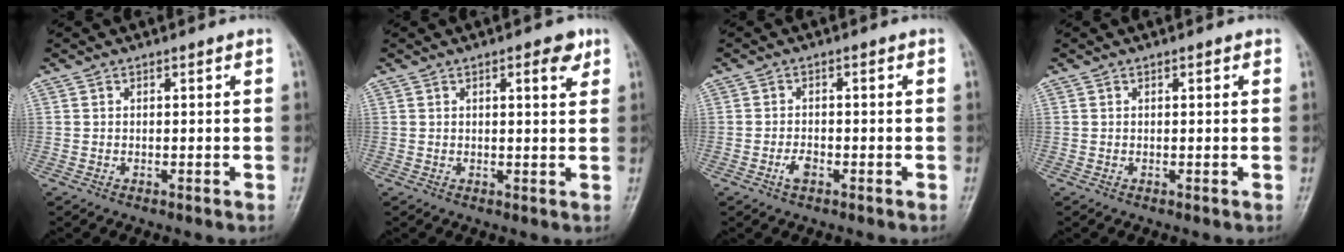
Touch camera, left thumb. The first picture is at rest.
{"total": 3.7, "force": [1.9, 1.3, 3.0], "torque": [-0.031, -0.006, 0.022]}
{"total": 2.3, "force": [-1.2, 1.2, 1.6], "torque": [-0.032, 0.006, -0.024]}
{"total": 0.7, "force": [0.3, 0.3, 0.5], "torque": [-0.007, 0.000, 0.002]}